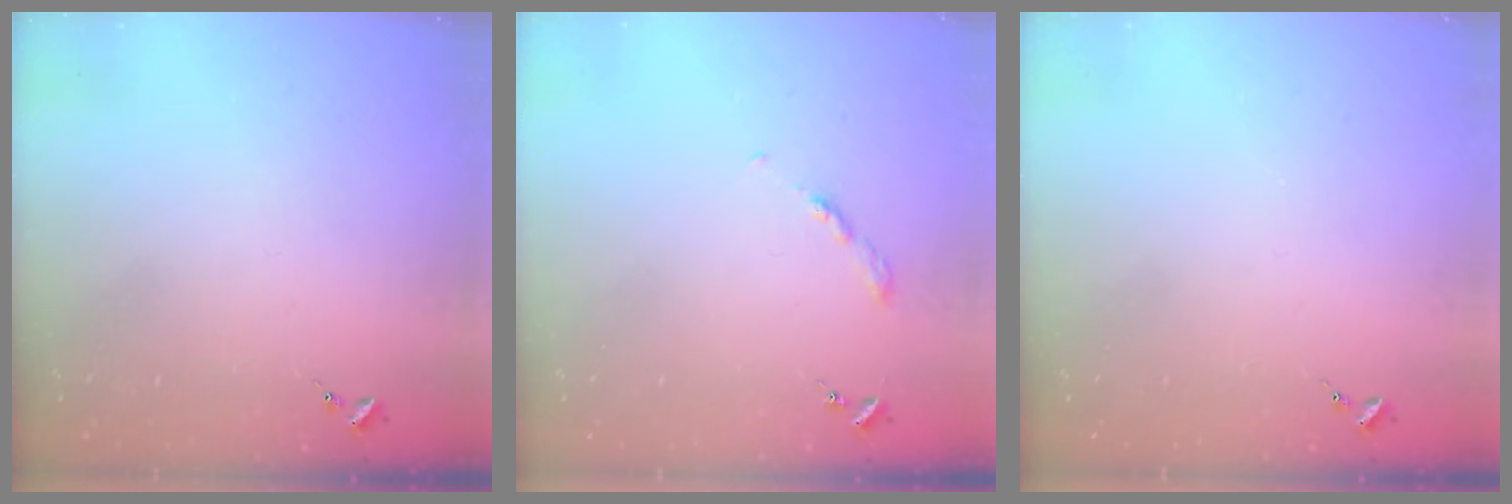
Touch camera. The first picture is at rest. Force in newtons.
{"total": 2.7, "press": 2.6, "slide": 0.3}
{"total": 0.0}